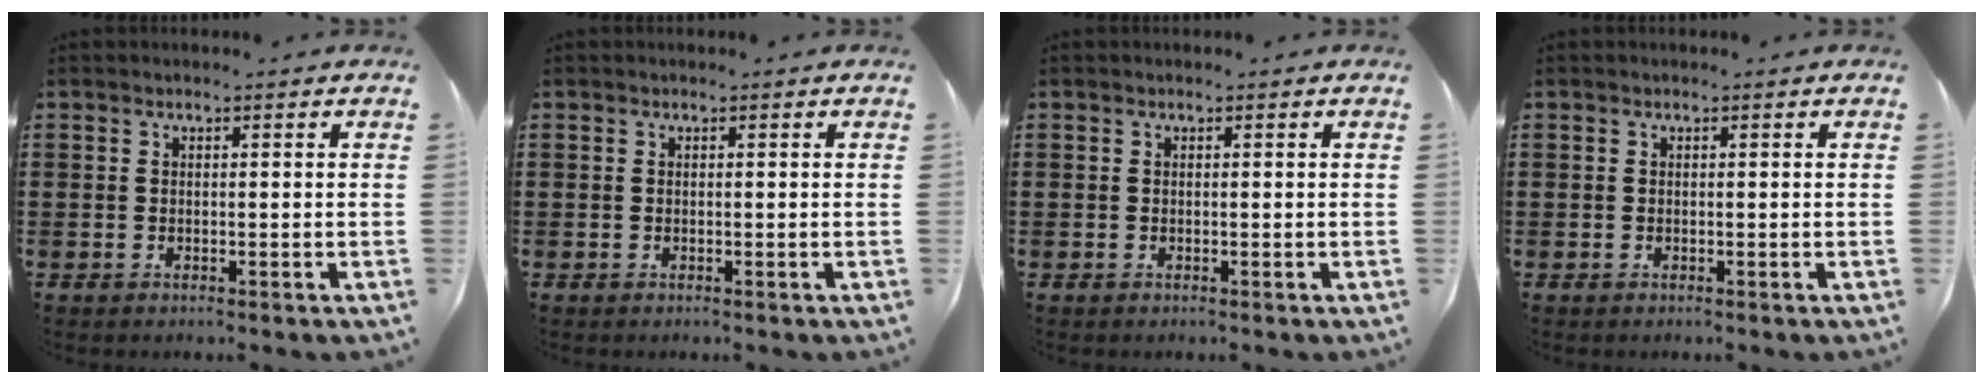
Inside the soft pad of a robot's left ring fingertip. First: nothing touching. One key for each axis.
{"total": 0.0}
{"total": 0.0}
{"total": 0.0}